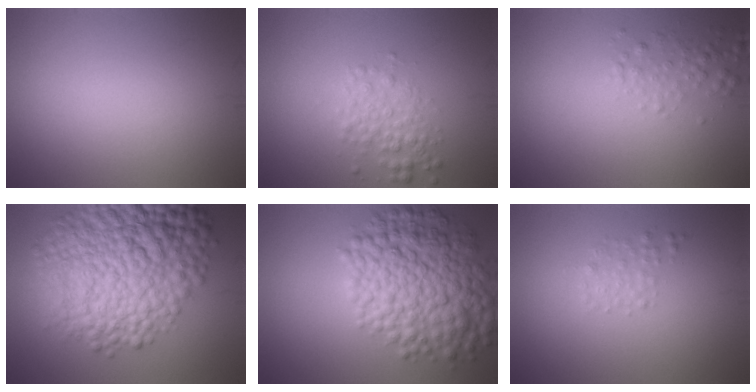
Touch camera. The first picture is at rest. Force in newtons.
{"total": 2.5, "press": 2.5, "slide": 0.0}
{"total": 1.8, "press": 1.8, "slide": 0.1}
{"total": 13.9, "press": 13.9, "slide": 0.4}
{"total": 9.6, "press": 9.6, "slide": 0.1}
{"total": 1.4, "press": 1.4, "slide": 0.1}